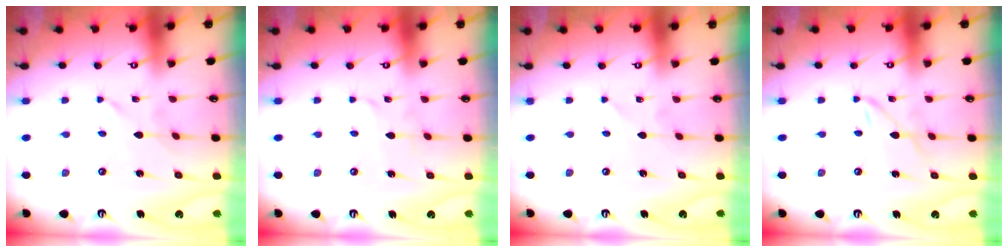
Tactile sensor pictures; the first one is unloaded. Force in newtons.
{"total": 1.7, "press": 1.7, "slide": 0.2}
{"total": 0.0}
{"total": 2.5, "press": 2.5, "slide": 0.3}